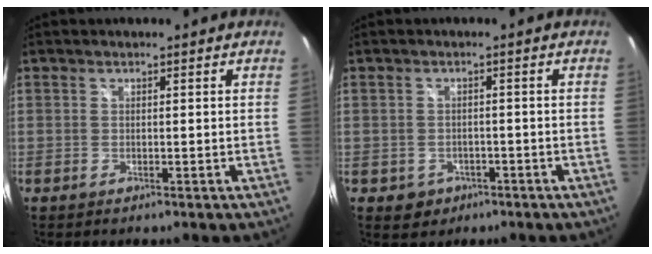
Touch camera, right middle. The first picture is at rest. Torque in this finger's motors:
{"motor_torque": [0.54, -0.51, -0.01, 0.00]}